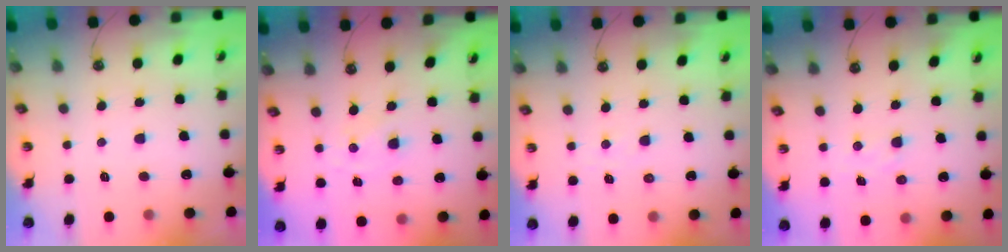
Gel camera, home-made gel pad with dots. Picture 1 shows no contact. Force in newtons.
{"total": 0.0}
{"total": 3.4, "press": 3.3, "slide": 0.5}
{"total": 3.4, "press": 3.3, "slide": 0.5}